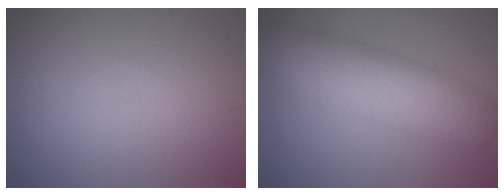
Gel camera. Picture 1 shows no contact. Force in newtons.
{"total": 7.2, "press": 7.2, "slide": 0.3}